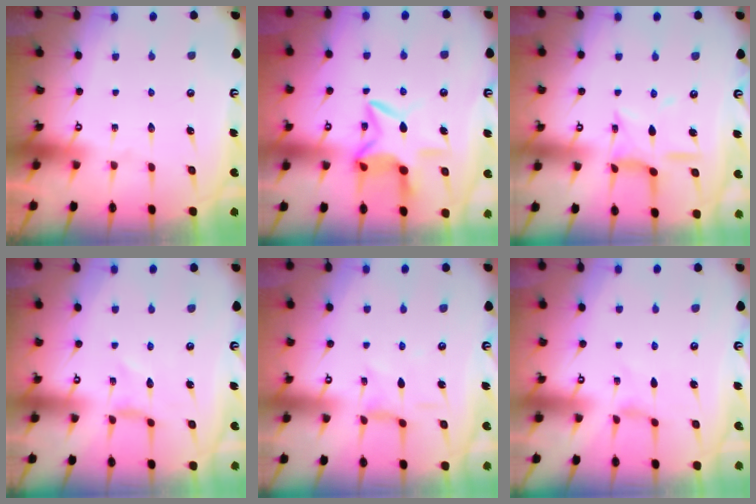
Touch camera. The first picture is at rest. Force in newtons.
{"total": 11.1, "press": 11.0, "slide": 1.5}
{"total": 10.4, "press": 10.4, "slide": 0.6}
{"total": 0.0}
{"total": 2.7, "press": 2.6, "slide": 0.6}
{"total": 0.0}